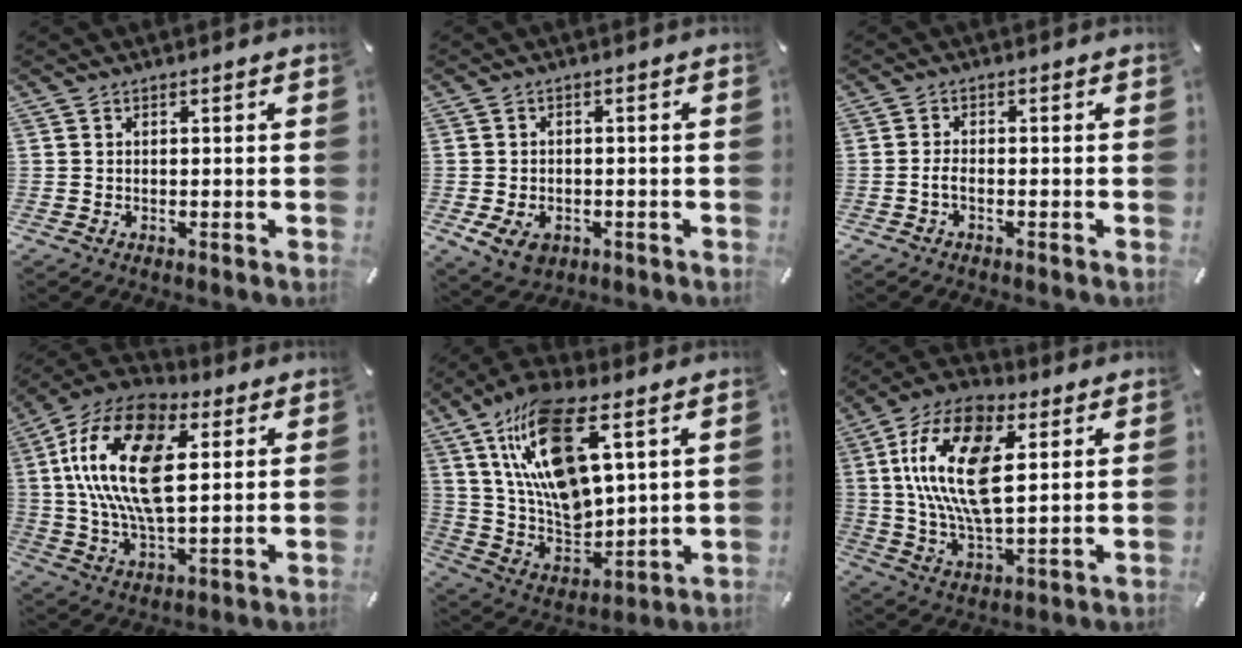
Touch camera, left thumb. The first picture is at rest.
{"total": 5.6, "force": [-2.3, 4.1, 3.1], "torque": [-0.059, 0.007, -0.044]}
{"total": 2.1, "force": [-1.0, 0.8, 1.7], "torque": [-0.038, 0.002, -0.020]}
{"total": 21.0, "force": [5.2, 11.5, 16.8], "torque": [-0.370, 0.000, 0.082]}
{"total": 19.6, "force": [9.8, 9.4, 14.2], "torque": [-0.296, -0.044, 0.167]}
{"total": 18.5, "force": [5.1, 9.4, 15.1], "torque": [-0.326, -0.002, 0.085]}